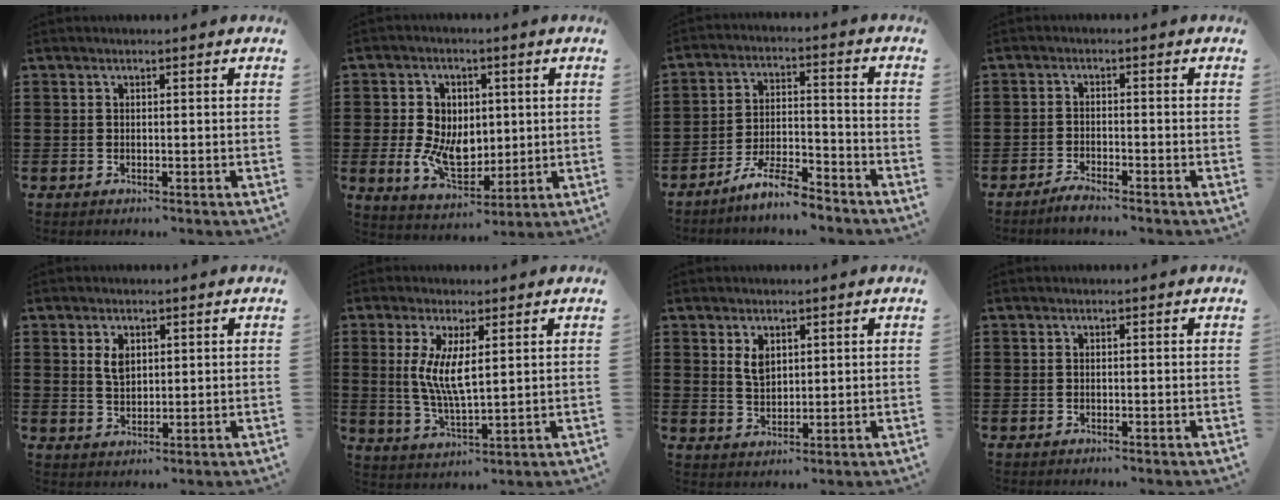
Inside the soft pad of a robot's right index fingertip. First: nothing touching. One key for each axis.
{"total": 8.6, "fx": -0.1, "fy": 6.3, "fz": 5.9, "tx": -0.136, "ty": 0.008, "tz": -0.004}
{"total": 7.0, "fx": -6.3, "fy": 0.8, "fz": 2.9, "tx": -0.063, "ty": 0.005, "tz": -0.121}
{"total": 2.0, "fx": -1.9, "fy": 0.0, "fz": 0.3, "tx": -0.008, "ty": 0.004, "tz": -0.038}
{"total": 2.9, "fx": 1.4, "fy": 1.7, "fz": 1.9, "tx": -0.036, "ty": 0.003, "tz": 0.023}
{"total": 6.5, "fx": 1.4, "fy": 1.9, "fz": 6.0, "tx": -0.119, "ty": 0.002, "tz": 0.025}
{"total": 3.0, "fx": 1.7, "fy": 1.8, "fz": 1.8, "tx": -0.040, "ty": 0.007, "tz": 0.032}
{"total": 0.0}